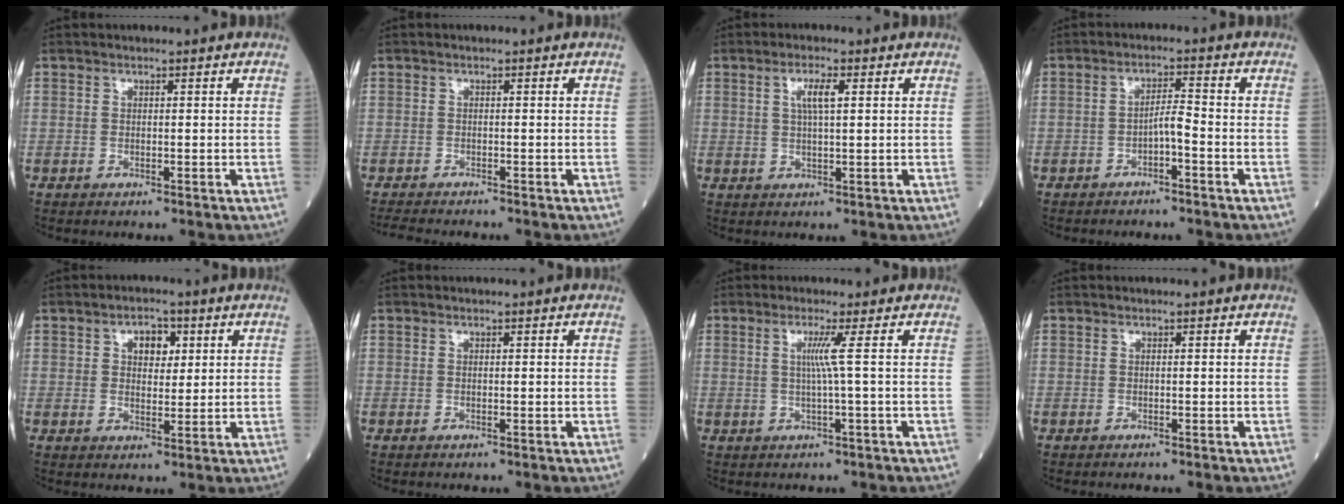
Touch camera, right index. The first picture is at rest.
{"total": 3.2, "force": [-3.1, 0.2, 0.8], "torque": [-0.017, -0.016, -0.054]}
{"total": 3.5, "force": [1.2, 0.5, 3.3], "torque": [-0.065, 0.002, 0.020]}
{"total": 2.6, "force": [-1.5, 0.2, 2.1], "torque": [-0.037, 0.005, -0.026]}
{"total": 4.4, "force": [1.7, 2.6, 3.1], "torque": [-0.047, 0.009, 0.025]}
{"total": 0.0}
{"total": 2.9, "force": [0.4, -1.3, 2.5], "torque": [-0.052, -0.003, 0.010]}
{"total": 0.0}